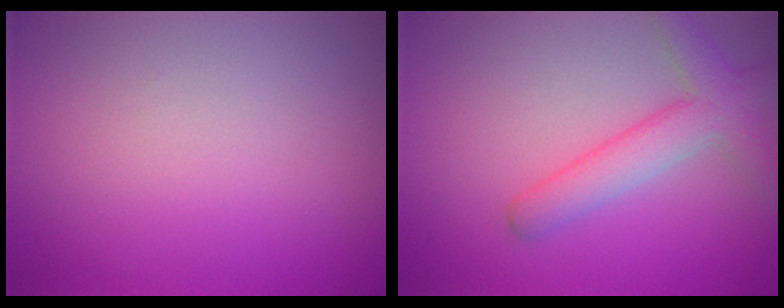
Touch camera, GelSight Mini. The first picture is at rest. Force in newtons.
{"total": 3.7, "press": 3.7, "slide": 0.1}